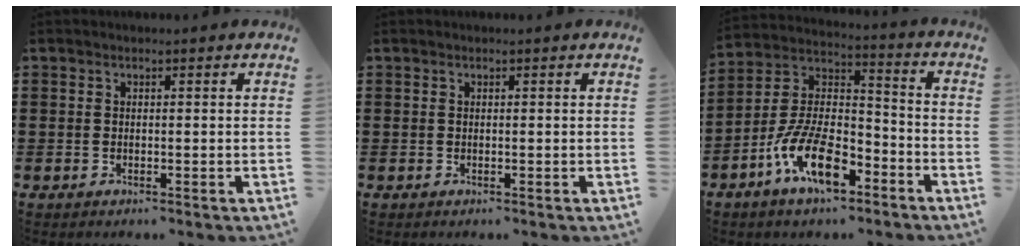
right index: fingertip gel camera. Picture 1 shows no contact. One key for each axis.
{"total": 0.0}
{"total": 12.5, "fx": -7.2, "fy": 5.1, "fz": 8.9, "tx": -0.196, "ty": 0.009, "tz": -0.137}